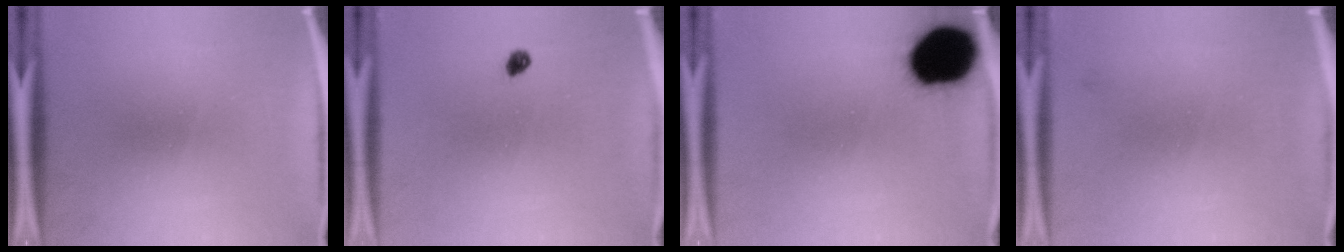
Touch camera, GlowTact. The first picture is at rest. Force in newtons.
{"total": 1.7}
{"total": 18.5}
{"total": 1.1}